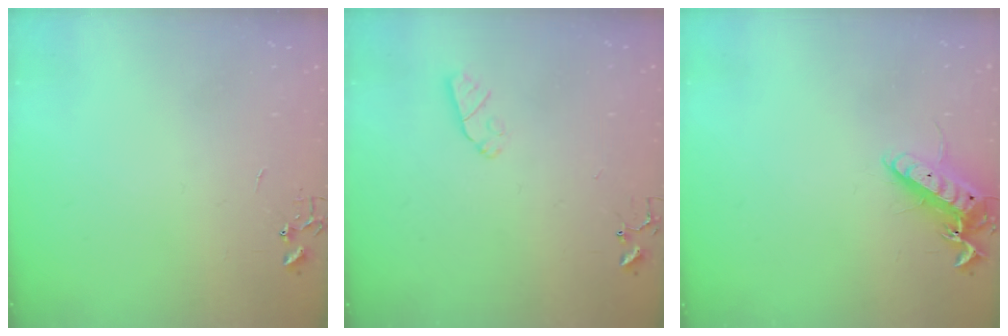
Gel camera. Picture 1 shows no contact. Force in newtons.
{"total": 6.2, "press": 6.2, "slide": 0.3}
{"total": 13.2, "press": 13.1, "slide": 1.2}